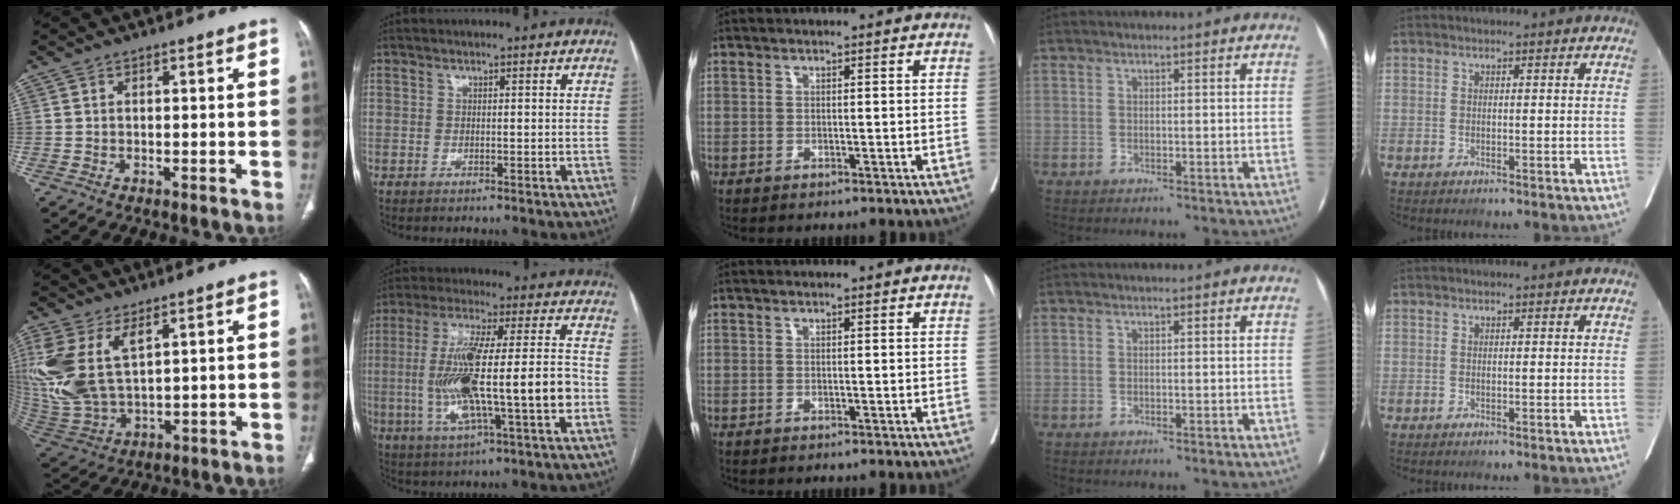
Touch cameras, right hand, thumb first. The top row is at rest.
{"thumb": {"total": 16.7, "force": [6.1, 8.8, 12.8], "torque": [-0.305, -0.017, 0.134]}, "index": {"total": 18.7, "force": [-2.7, 2.7, 18.3], "torque": [-0.349, 0.013, -0.040]}}